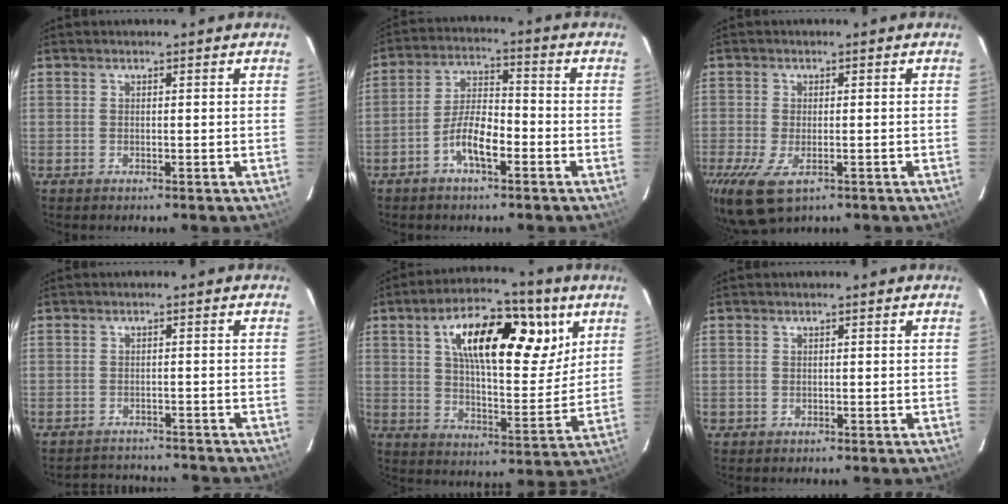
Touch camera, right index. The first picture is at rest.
{"total": 7.1, "force": [-3.7, 2.3, 5.6], "torque": [-0.120, 0.012, -0.068]}
{"total": 7.5, "force": [-3.9, 3.6, 5.3], "torque": [-0.119, -0.029, -0.065]}
{"total": 6.0, "force": [-5.6, 2.2, 0.7], "torque": [-0.017, 0.019, -0.078]}
{"total": 20.5, "force": [8.7, 8.6, 16.4], "torque": [-0.260, 0.021, 0.135]}
{"total": 0.9, "force": [0.0, 0.9, -0.1], "torque": [0.005, 0.003, 0.000]}